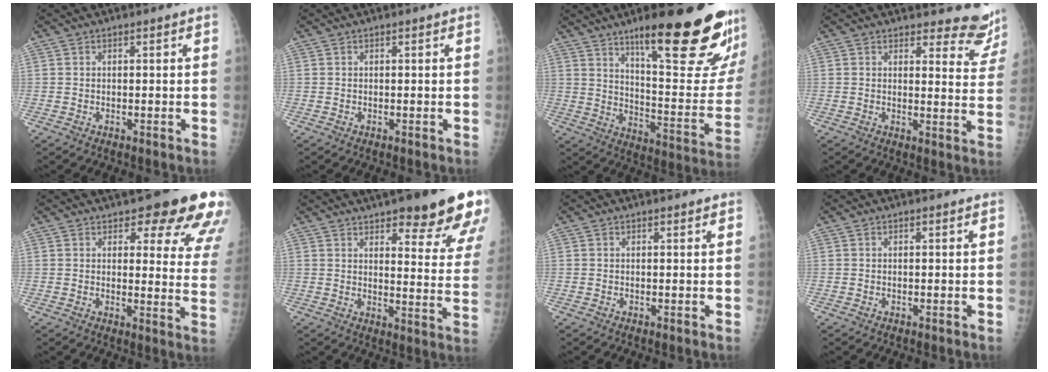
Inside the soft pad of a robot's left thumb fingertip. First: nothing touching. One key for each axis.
{"total": 0.0}
{"total": 27.4, "fx": 16.6, "fy": 5.8, "fz": 21.0, "tx": -0.248, "ty": -0.084, "tz": 0.251}
{"total": 9.2, "fx": 8.9, "fy": 2.4, "fz": 0.4, "tx": 0.035, "ty": -0.087, "tz": 0.075}
{"total": 17.0, "fx": 11.7, "fy": 5.5, "fz": 11.1, "tx": -0.086, "ty": -0.052, "tz": 0.122}
{"total": 22.6, "fx": 15.7, "fy": 5.5, "fz": 15.2, "tx": -0.168, "ty": -0.066, "tz": 0.188}
{"total": 0.6, "fx": 0.4, "fy": 0.2, "fz": 0.3, "tx": -0.007, "ty": -0.001, "tz": 0.004}
{"total": 0.0}